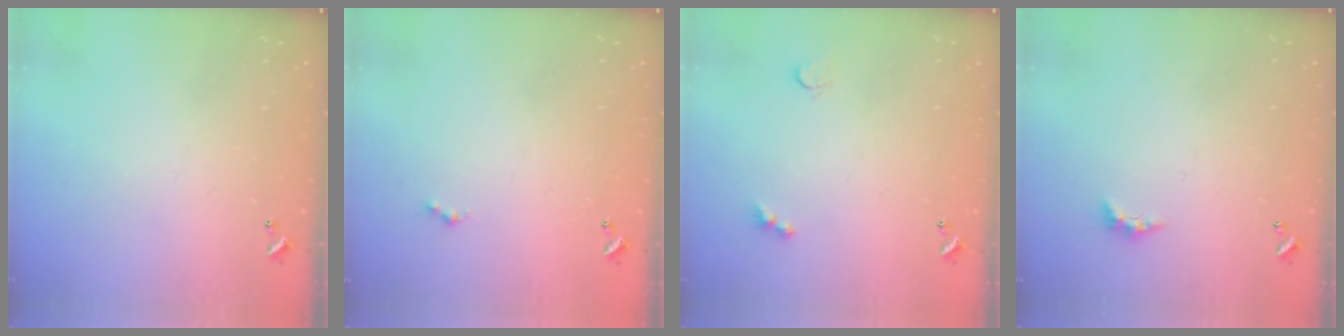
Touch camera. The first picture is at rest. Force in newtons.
{"total": 0.8, "press": 0.5, "slide": 0.5}
{"total": 2.9, "press": 2.8, "slide": 0.7}
{"total": 2.3, "press": 2.2, "slide": 0.7}